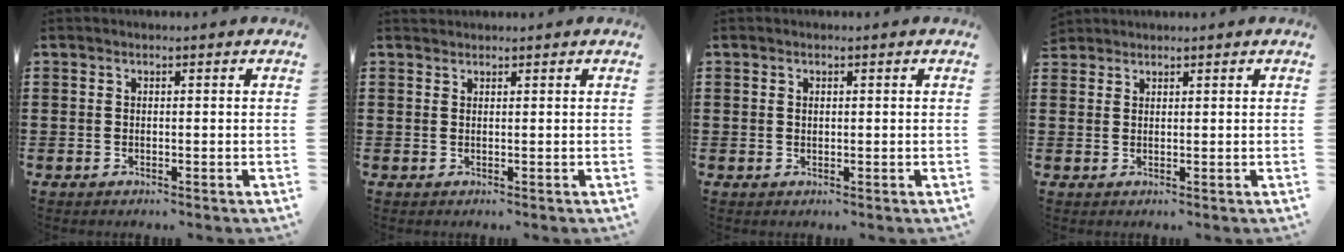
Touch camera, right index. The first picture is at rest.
{"total": 0.7, "force": [0.7, 0.1, -0.2], "torque": [0.005, 0.002, 0.013]}
{"total": 0.6, "force": [0.2, 0.4, 0.3], "torque": [-0.008, 0.002, 0.004]}
{"total": 1.4, "force": [1.3, 0.4, -0.2], "torque": [0.000, 0.001, 0.027]}